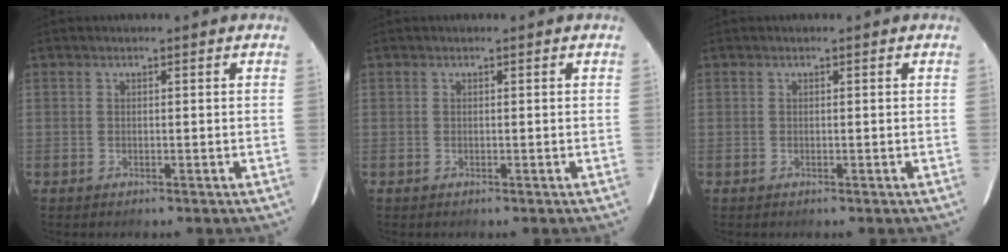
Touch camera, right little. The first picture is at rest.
{"total": 0.0}
{"total": 0.0}